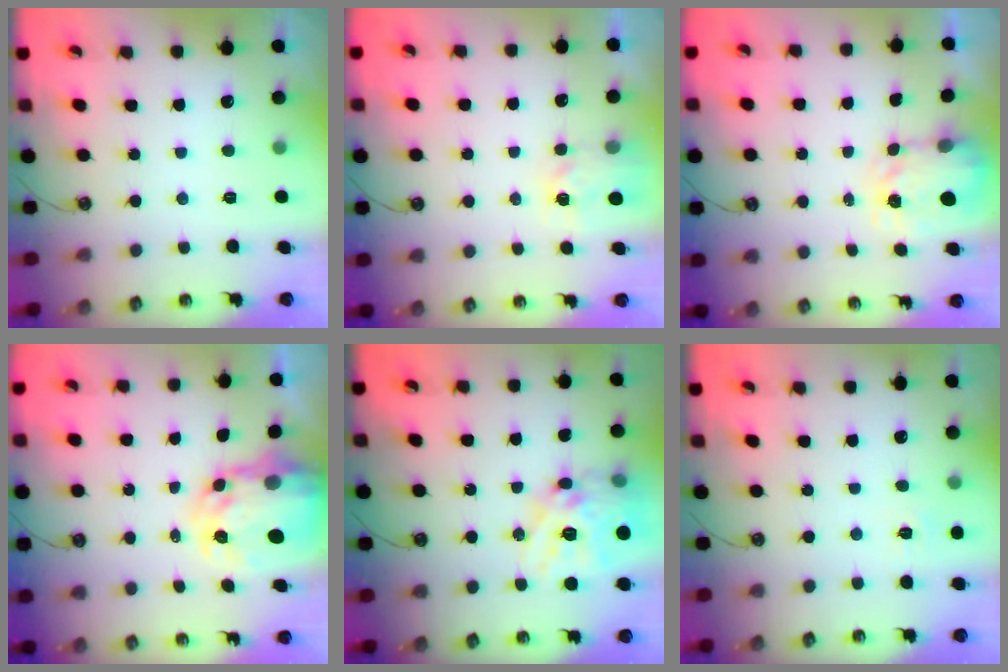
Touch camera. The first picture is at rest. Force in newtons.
{"total": 4.2, "press": 4.2, "slide": 0.5}
{"total": 3.6, "press": 3.6, "slide": 0.5}
{"total": 7.6, "press": 7.6, "slide": 0.7}
{"total": 17.8, "press": 17.7, "slide": 1.6}
{"total": 4.4, "press": 4.4, "slide": 0.5}